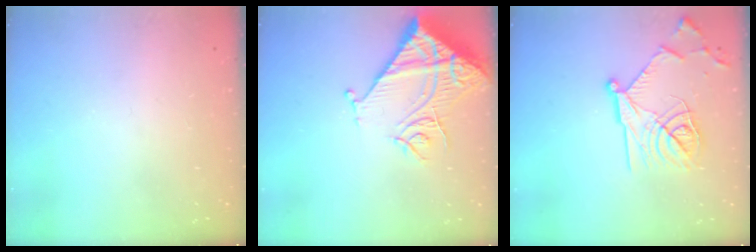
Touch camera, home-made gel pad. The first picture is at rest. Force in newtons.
{"total": 15.5, "press": 15.3, "slide": 1.9}
{"total": 18.1, "press": 18.1, "slide": 1.0}